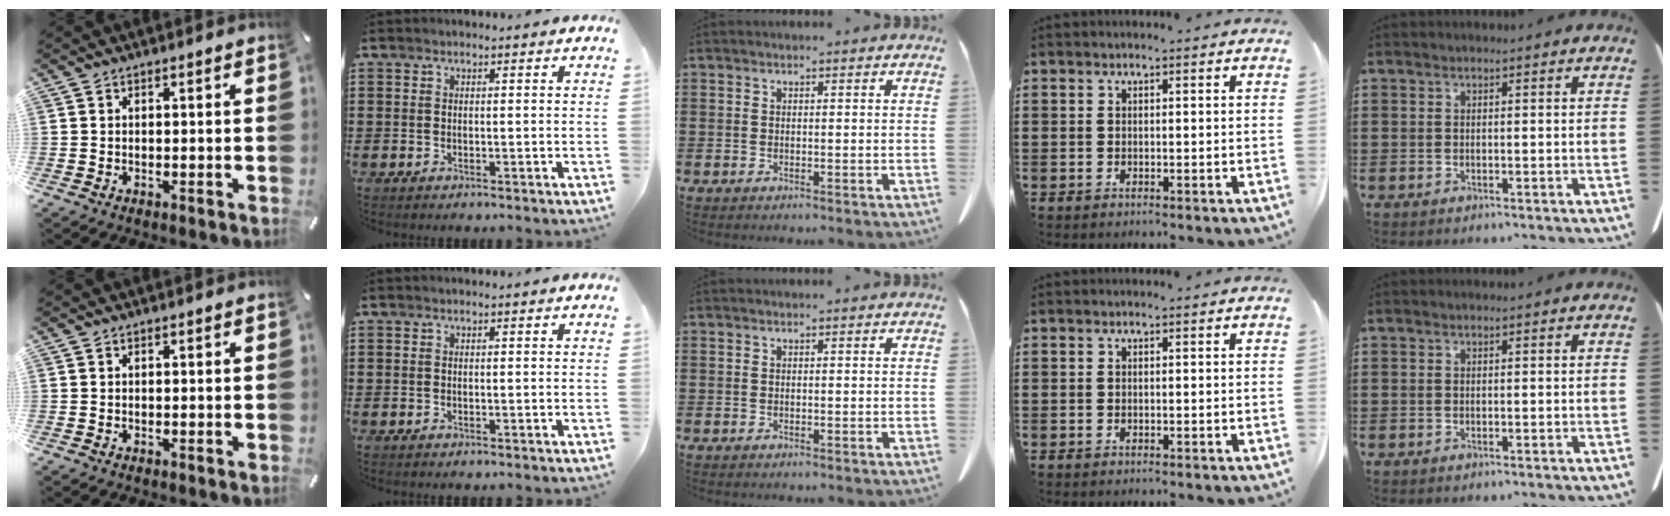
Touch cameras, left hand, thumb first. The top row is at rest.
{}